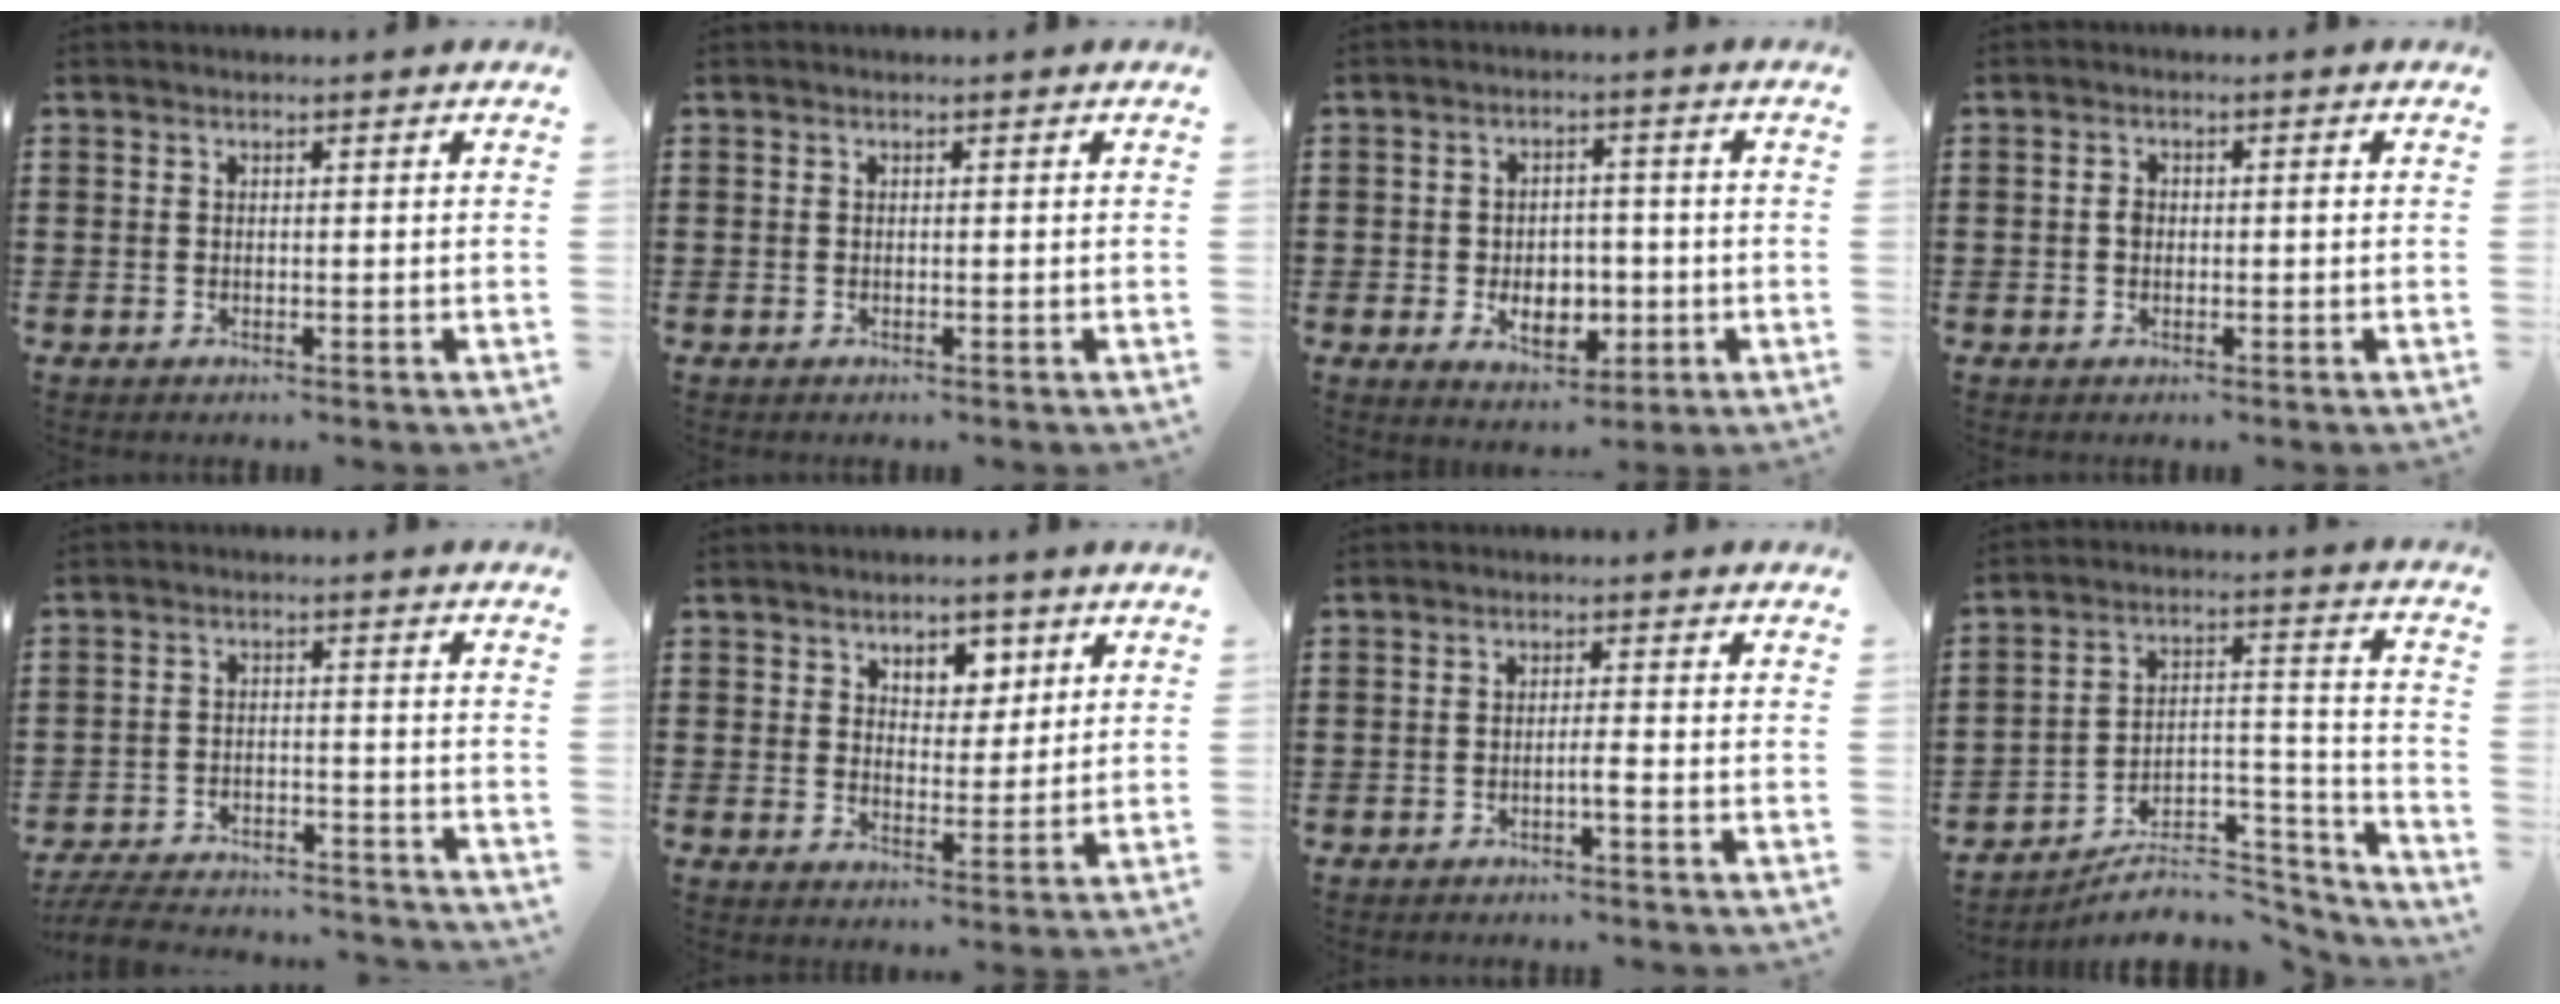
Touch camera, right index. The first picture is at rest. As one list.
[{"total": 0.0}, {"total": 6.1, "force": [-1.7, 4.2, 4.1], "torque": [-0.059, 0.005, -0.031]}, {"total": 1.6, "force": [-0.1, 1.0, 1.3], "torque": [-0.027, 0.005, -0.004]}, {"total": 5.5, "force": [-5.4, 0.5, 1.2], "torque": [-0.028, 0.003, -0.108]}, {"total": 4.1, "force": [2.7, 2.8, 1.3], "torque": [-0.032, 0.008, 0.047]}, {"total": 1.8, "force": [-0.9, -0.2, 1.5], "torque": [-0.025, -0.004, -0.016]}, {"total": 7.2, "force": [-6.3, 2.5, 2.6], "torque": [-0.032, 0.016, -0.116]}]